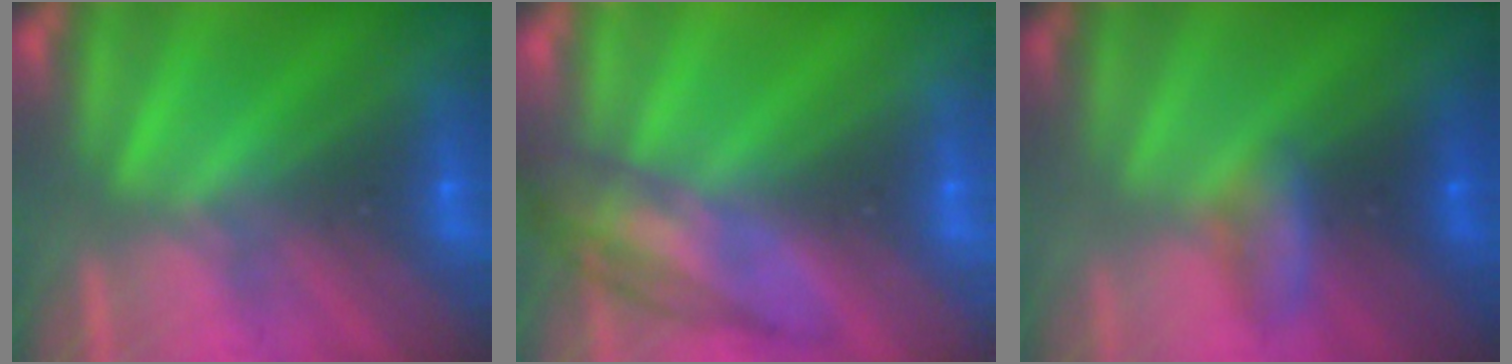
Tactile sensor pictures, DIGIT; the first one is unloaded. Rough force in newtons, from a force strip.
{"total": 2.6}
{"total": 2.7}